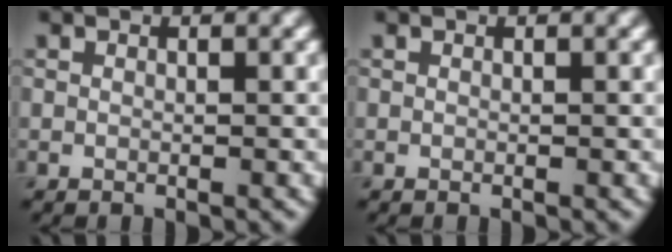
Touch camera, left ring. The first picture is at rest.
{"total": 0.0}